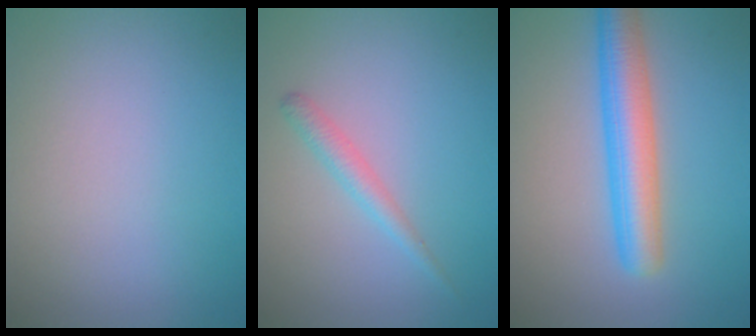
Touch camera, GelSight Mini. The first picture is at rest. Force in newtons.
{"total": 1.6, "press": 1.6, "slide": 0.0}
{"total": 5.5, "press": 5.5, "slide": 0.1}